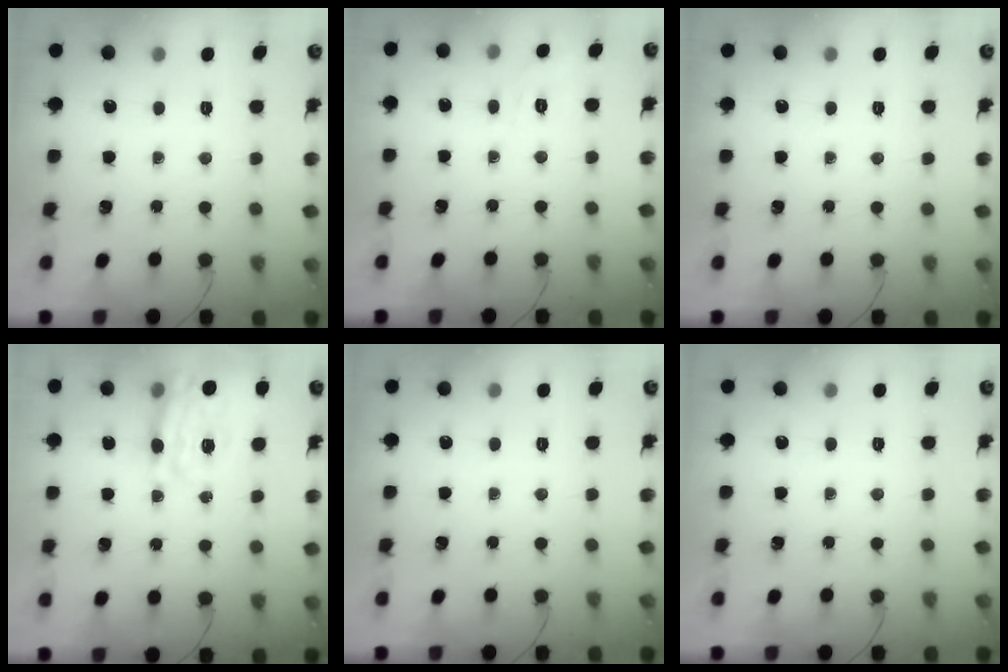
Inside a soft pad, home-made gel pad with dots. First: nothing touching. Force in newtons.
{"total": 2.0, "press": 0.5, "slide": 1.9}
{"total": 0.0}
{"total": 16.6, "press": 16.2, "slide": 3.6}
{"total": 0.0}
{"total": 0.0}